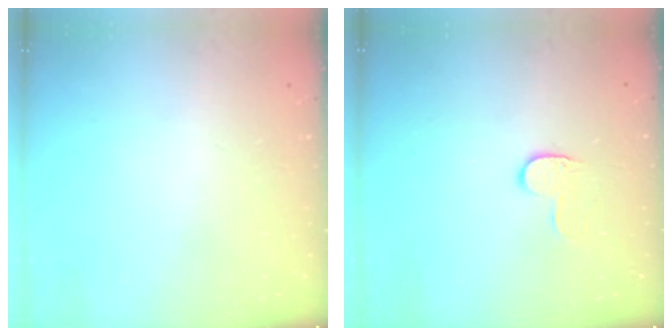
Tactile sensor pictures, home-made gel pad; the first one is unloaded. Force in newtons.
{"total": 5.8, "press": 5.8, "slide": 0.5}